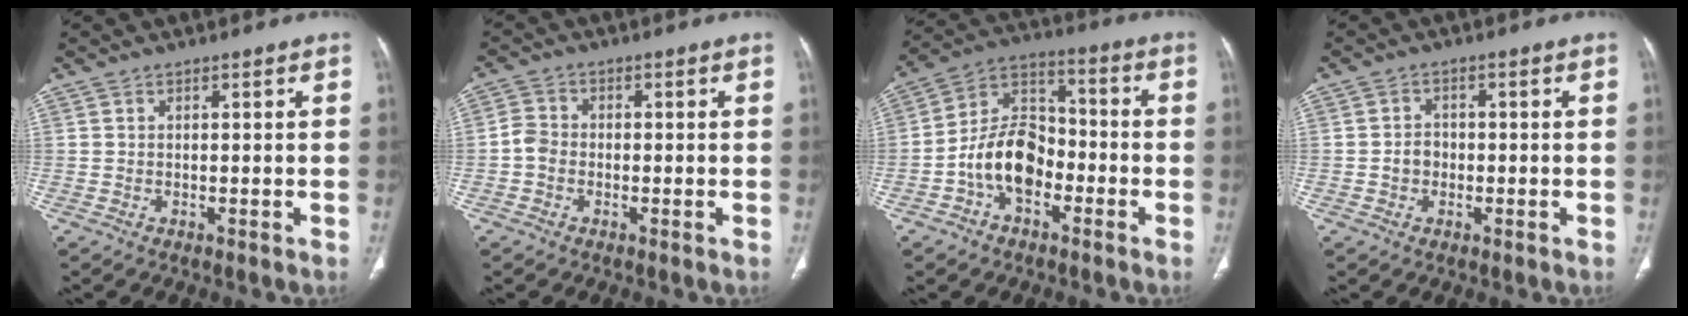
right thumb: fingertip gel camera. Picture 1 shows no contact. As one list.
[{"total": 3.4, "force": [-1.0, 2.8, 1.5], "torque": [-0.019, 0.010, -0.025]}, {"total": 12.4, "force": [-4.2, 8.2, 8.3], "torque": [-0.130, 0.048, -0.082]}, {"total": 2.7, "force": [-0.7, 2.3, 1.2], "torque": [-0.007, 0.012, -0.014]}]